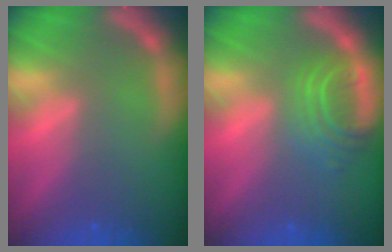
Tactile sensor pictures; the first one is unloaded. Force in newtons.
{"total": 4.5}